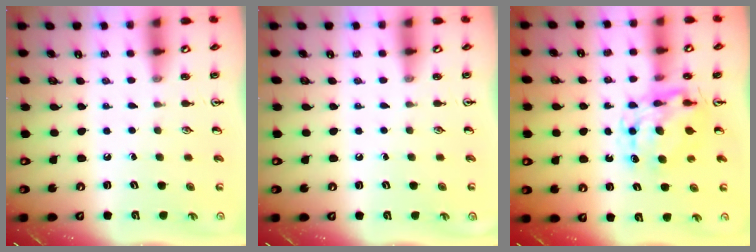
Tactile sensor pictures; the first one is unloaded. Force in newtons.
{"total": 0.0}
{"total": 9.3, "press": 9.3, "slide": 0.7}